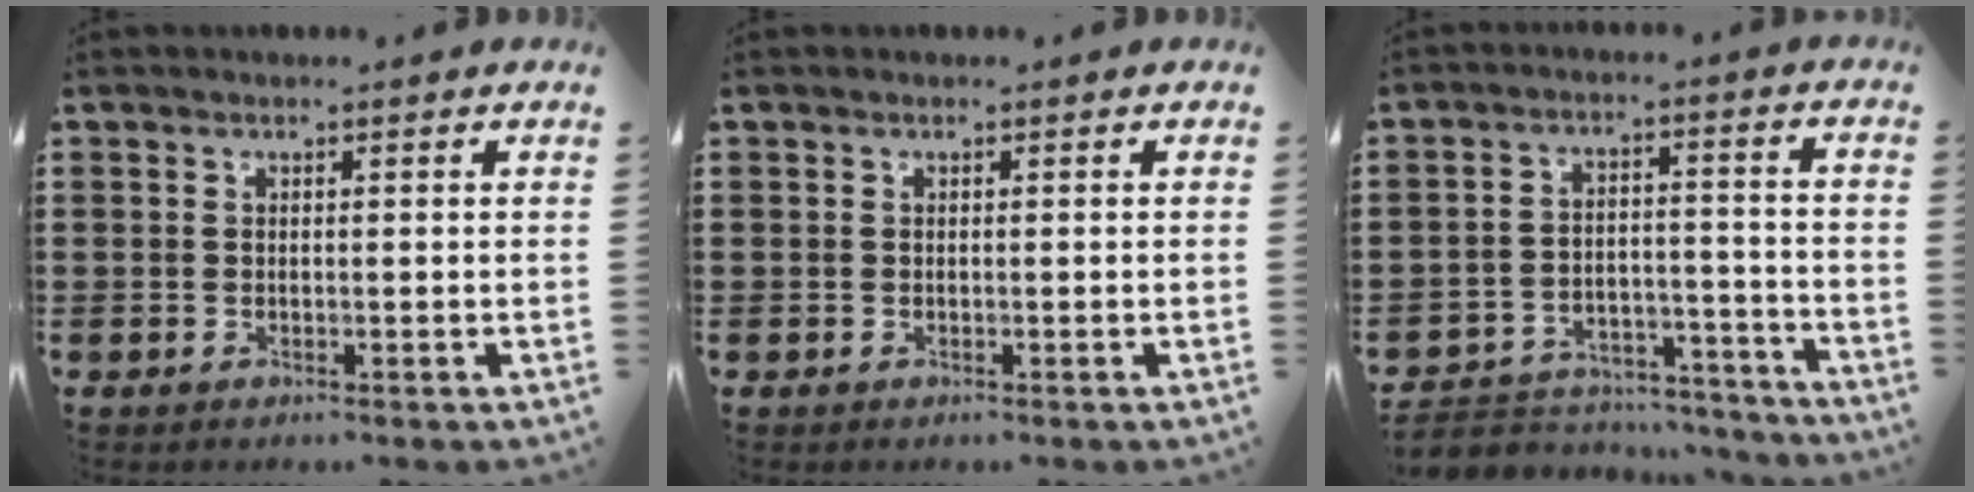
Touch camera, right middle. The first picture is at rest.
{"total": 0.0}
{"total": 5.0, "force": [-4.8, 1.4, 0.4], "torque": [-0.017, 0.013, -0.101]}